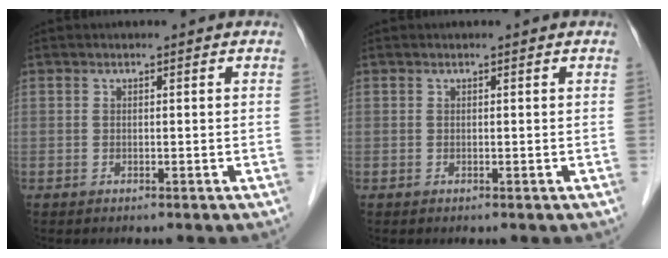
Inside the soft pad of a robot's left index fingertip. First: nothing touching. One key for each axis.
{"total": 0.0}